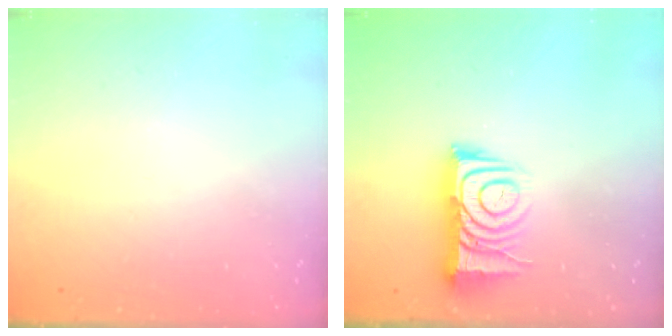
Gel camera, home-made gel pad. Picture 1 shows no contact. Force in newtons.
{"total": 11.3, "press": 11.2, "slide": 1.0}